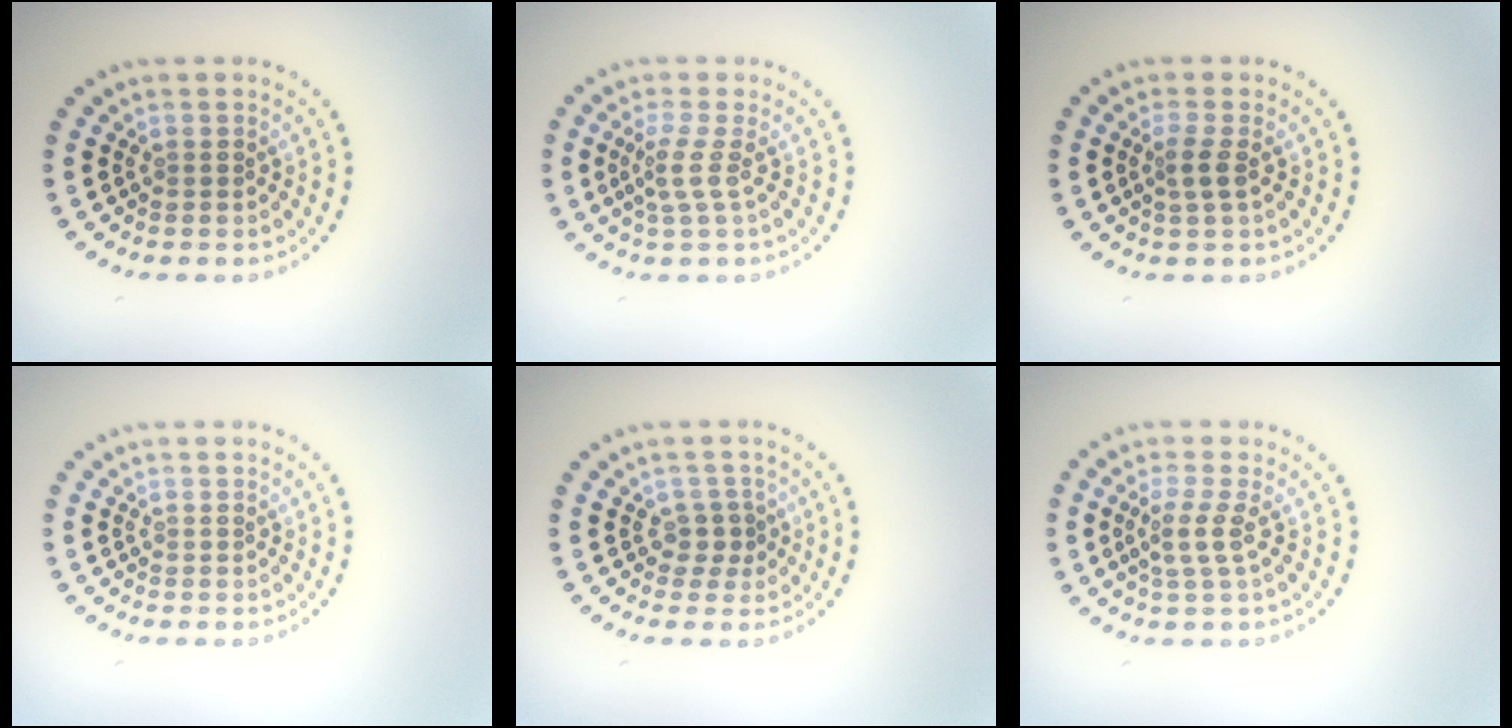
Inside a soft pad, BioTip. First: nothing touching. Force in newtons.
{"total": 2.0, "press": 1.3, "slide": 1.5}
{"total": 1.7, "press": 1.4, "slide": 1.0}
{"total": 0.0}
{"total": 1.8, "press": 1.4, "slide": 1.1}
{"total": 2.1, "press": 1.5, "slide": 1.4}